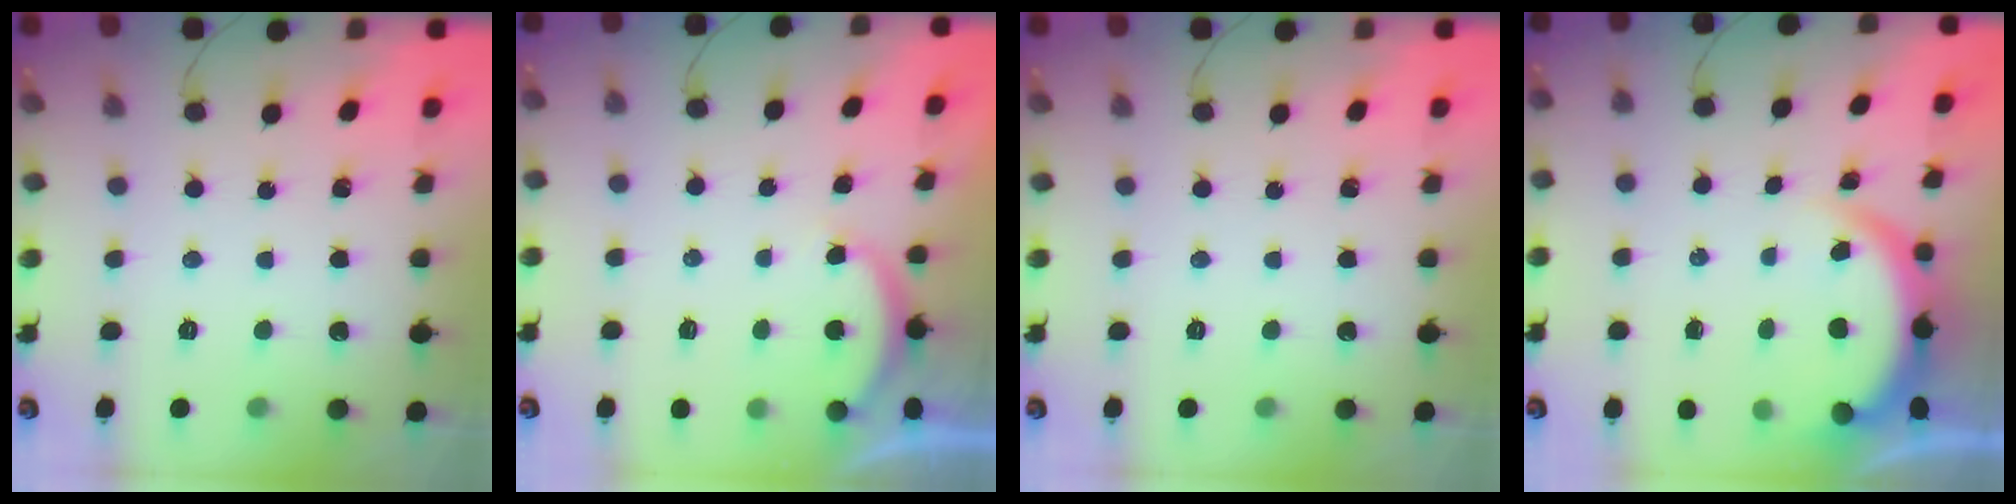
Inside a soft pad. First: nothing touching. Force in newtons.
{"total": 2.9, "press": 2.8, "slide": 0.6}
{"total": 0.0}
{"total": 4.0, "press": 4.0, "slide": 0.1}